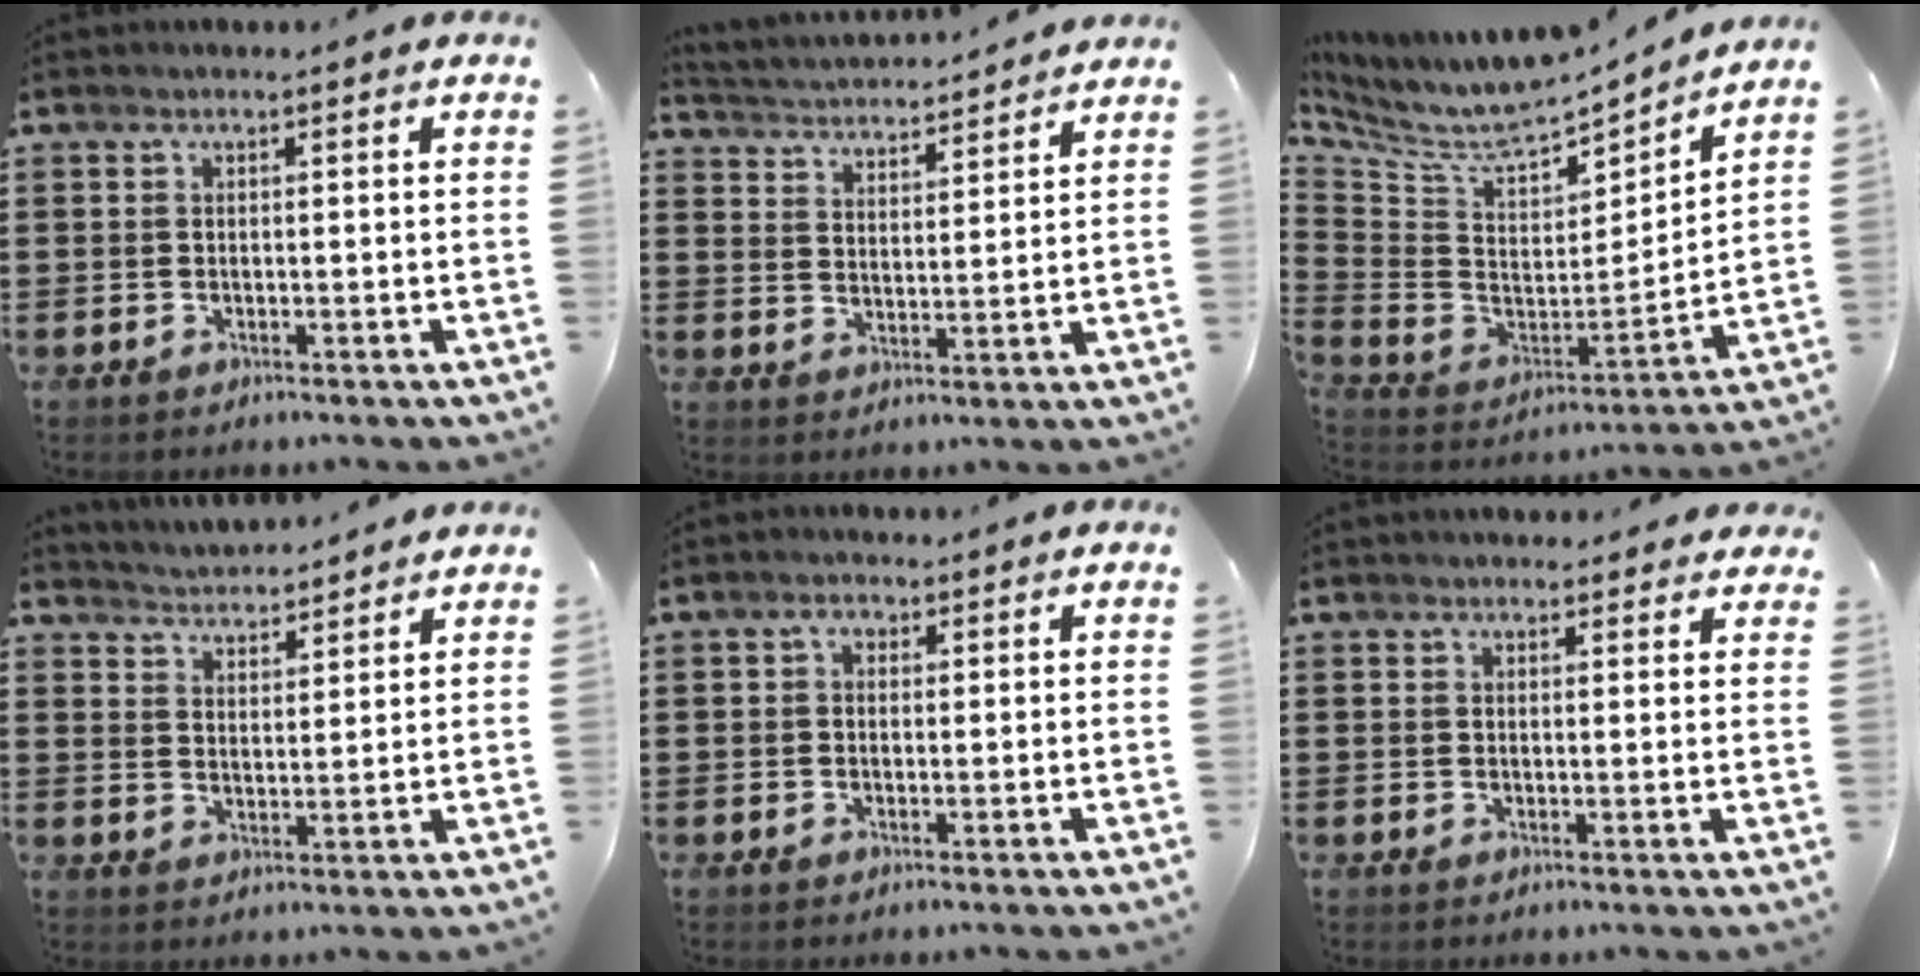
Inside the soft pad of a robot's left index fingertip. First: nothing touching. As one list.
[{"total": 3.2, "force": [3.2, 0.0, -0.2], "torque": [-0.017, -0.024, 0.051]}, {"total": 7.4, "force": [6.5, 1.9, 2.9], "torque": [-0.094, -0.058, 0.108]}, {"total": 3.8, "force": [3.8, 0.0, -0.5], "torque": [-0.006, -0.020, 0.066]}, {"total": 1.5, "force": [0.3, 1.2, 0.9], "torque": [-0.013, 0.006, 0.001]}, {"total": 2.1, "force": [2.0, 0.6, 0.2], "torque": [-0.010, 0.002, 0.039]}]